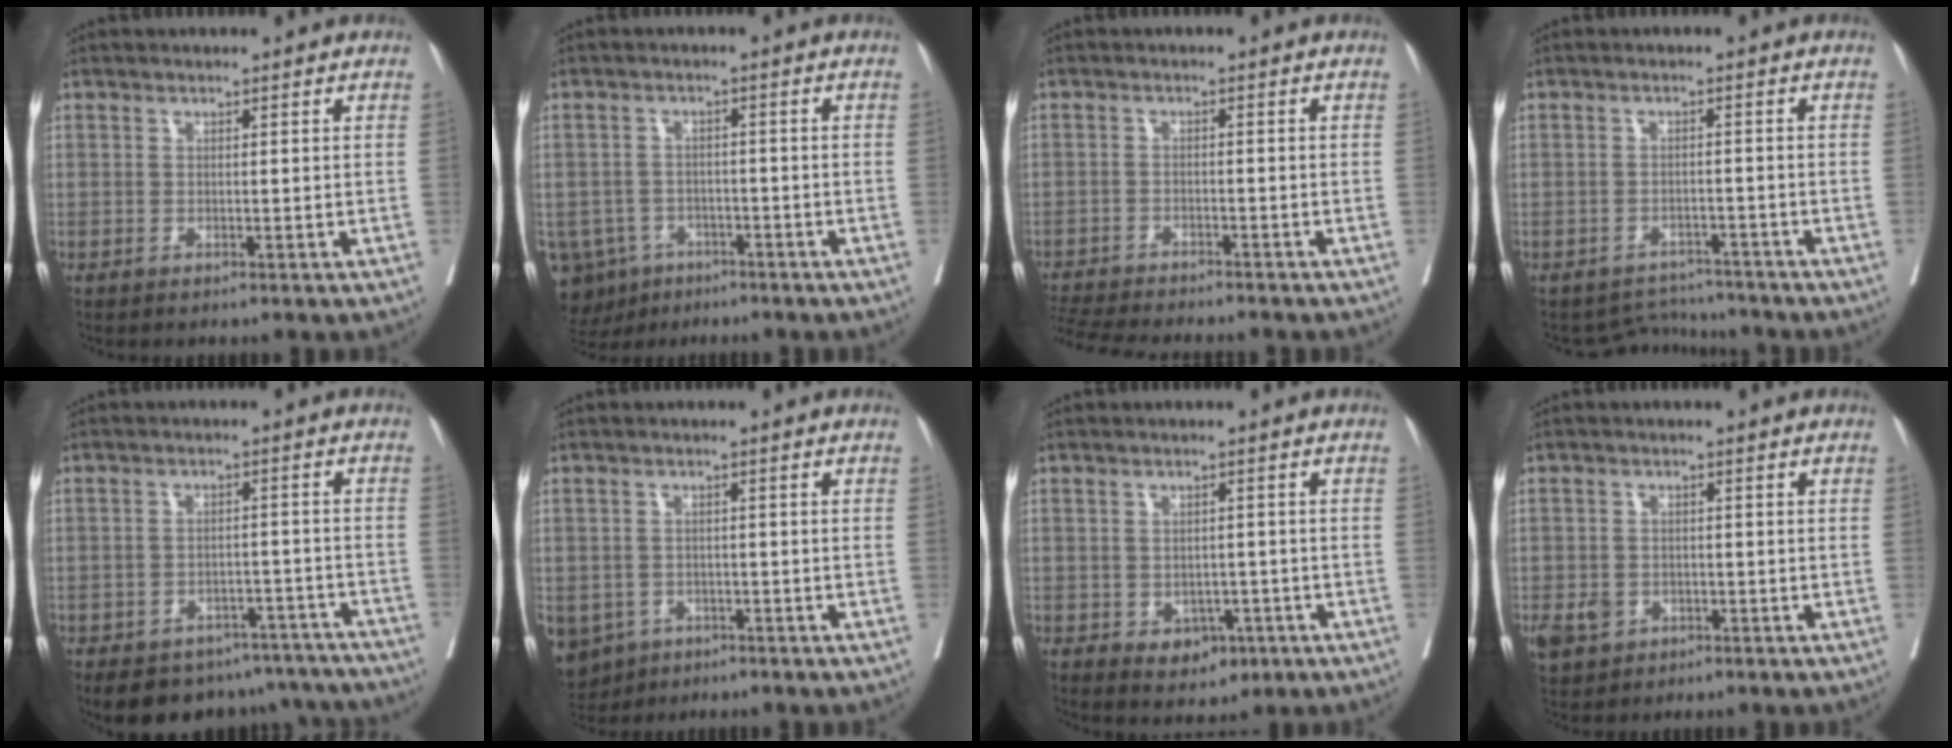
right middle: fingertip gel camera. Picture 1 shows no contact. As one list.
[{"total": 9.1, "force": [-5.2, 7.2, 2.2], "torque": [-0.058, -0.001, -0.073]}, {"total": 11.6, "force": [-10.7, 1.3, 4.4], "torque": [-0.074, -0.012, -0.160]}, {"total": 4.4, "force": [-4.0, 0.5, -1.6], "torque": [0.023, 0.013, -0.057]}, {"total": 16.2, "force": [-13.8, 7.3, 4.2], "torque": [-0.061, 0.020, -0.160]}, {"total": 9.8, "force": [-5.3, 7.7, 2.8], "torque": [-0.083, -0.005, -0.072]}, {"total": 4.3, "force": [-1.8, 3.1, 2.4], "torque": [-0.023, 0.003, -0.013]}, {"total": 5.6, "force": [-2.5, 4.7, 1.9], "torque": [-0.040, 0.001, -0.032]}]